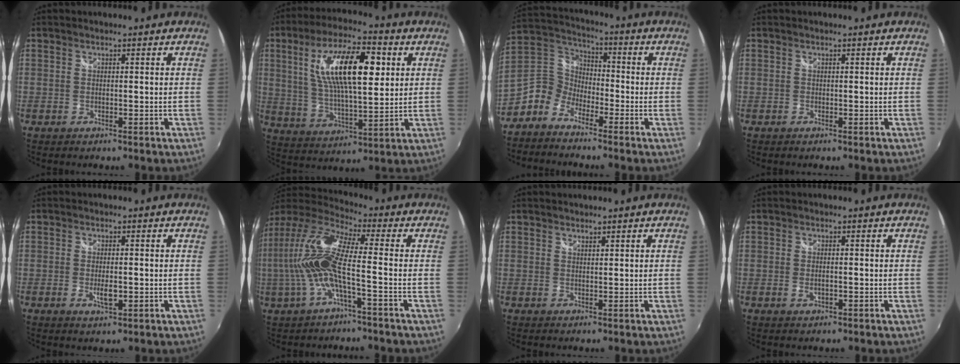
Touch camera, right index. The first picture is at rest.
{"total": 17.9, "force": [5.2, 6.3, 15.9], "torque": [-0.286, 0.017, 0.094]}
{"total": 8.7, "force": [-5.1, 6.4, 3.0], "torque": [-0.075, 0.028, -0.125]}
{"total": 0.0}
{"total": 3.3, "force": [-0.7, 1.3, 2.9], "torque": [-0.053, -0.007, -0.010]}
{"total": 14.7, "force": [-1.4, 2.5, 14.4], "torque": [-0.280, 0.000, -0.029]}
{"total": 0.8, "force": [0.8, 0.2, 0.1], "torque": [-0.001, 0.000, 0.014]}
{"total": 1.9, "force": [-0.4, 0.9, 1.6], "torque": [-0.030, -0.003, -0.007]}